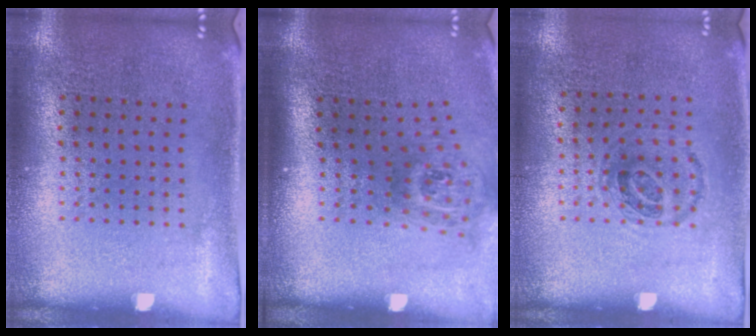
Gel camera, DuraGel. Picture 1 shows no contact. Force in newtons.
{"total": 1.9, "press": 1.2, "slide": 1.4}
{"total": 0.9, "press": 0.7, "slide": 0.5}